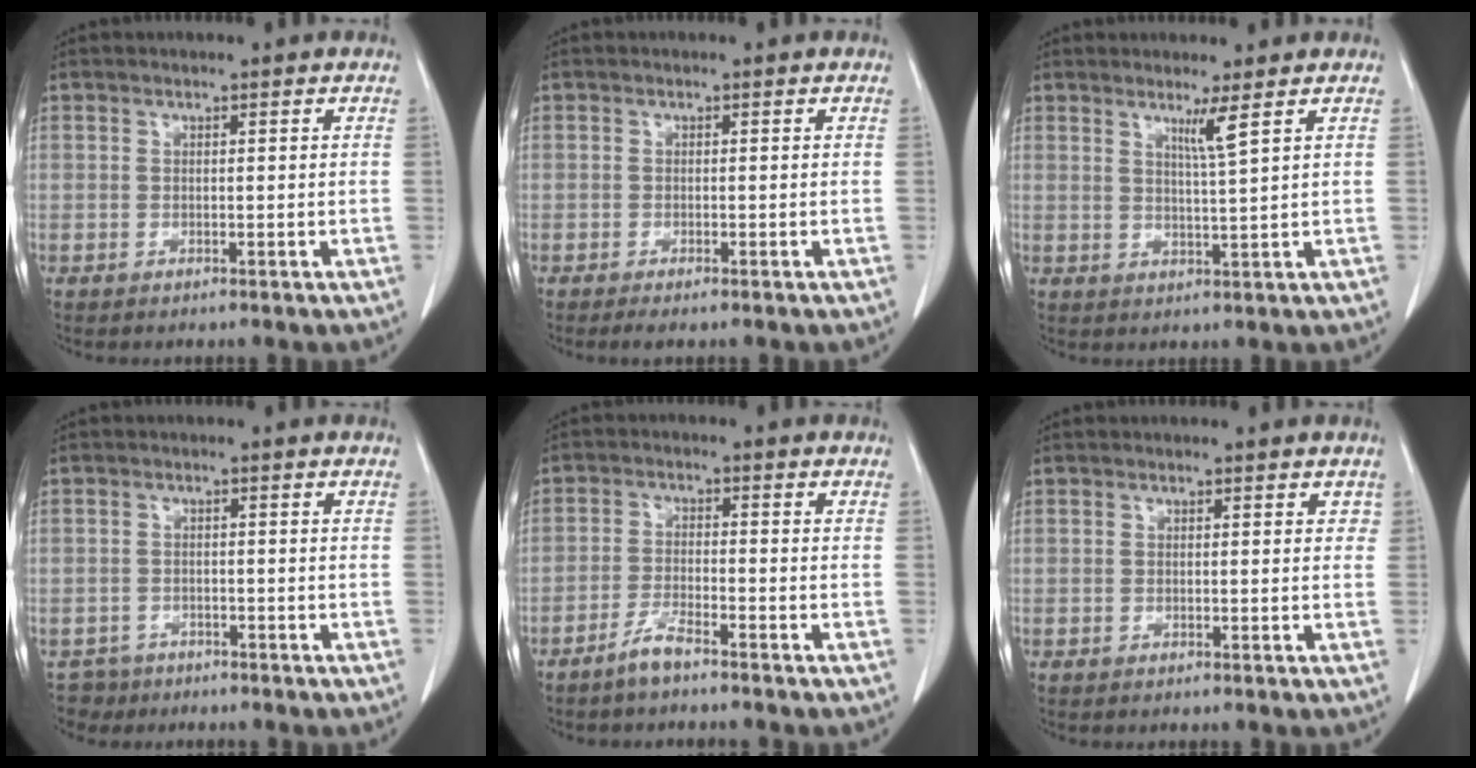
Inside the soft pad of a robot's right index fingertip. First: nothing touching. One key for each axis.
{"total": 1.7, "fx": -1.2, "fy": 0.2, "fz": 1.1, "tx": -0.015, "ty": -0.004, "tz": -0.018}
{"total": 3.0, "fx": 1.7, "fy": -1.1, "fz": 2.2, "tx": -0.042, "ty": -0.016, "tz": 0.035}
{"total": 3.2, "fx": -2.2, "fy": 2.1, "fz": -0.8, "tx": 0.011, "ty": 0.006, "tz": -0.041}
{"total": 3.5, "fx": -2.9, "fy": 0.1, "fz": 2.0, "tx": -0.044, "ty": -0.004, "tz": -0.061}
{"total": 0.9, "fx": 0.5, "fy": 0.7, "fz": 0.4, "tx": 0.004, "ty": 0.004, "tz": 0.000}